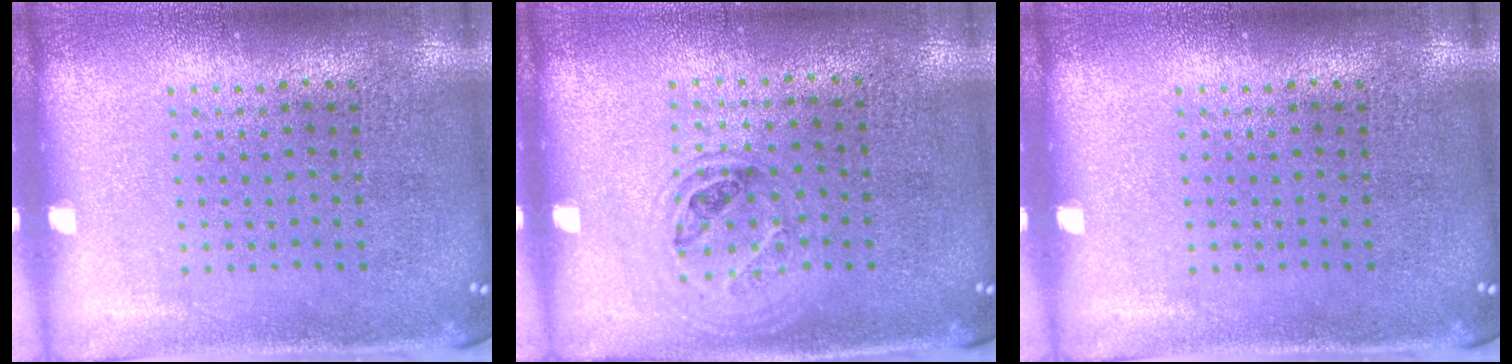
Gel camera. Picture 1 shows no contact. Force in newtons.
{"total": 1.1, "press": 1.0, "slide": 0.5}
{"total": 0.0}